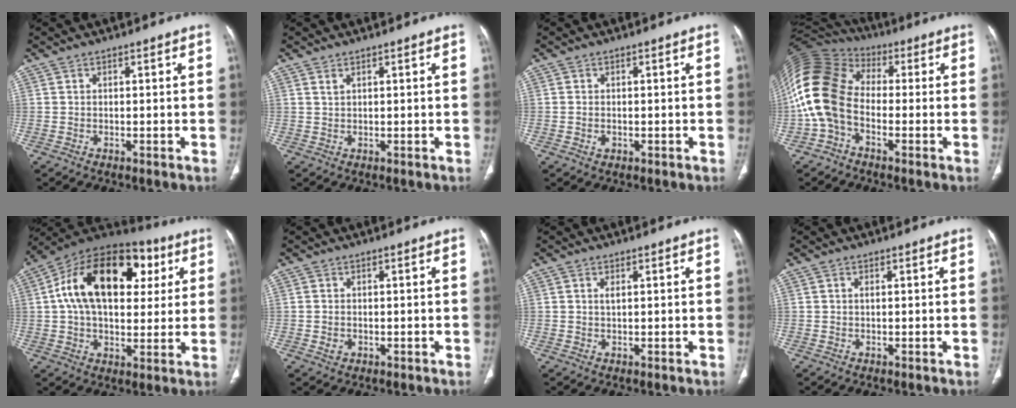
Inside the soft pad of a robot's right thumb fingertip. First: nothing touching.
{"total": 0.9, "force": [0.7, 0.3, 0.5], "torque": [-0.010, 0.001, 0.016]}
{"total": 1.2, "force": [-0.3, 1.0, 0.7], "torque": [-0.013, 0.003, -0.002]}
{"total": 15.4, "force": [-2.0, 10.6, 10.9], "torque": [-0.235, 0.035, -0.048]}
{"total": 24.1, "force": [6.3, 14.6, 18.0], "torque": [-0.279, 0.024, 0.093]}
{"total": 1.9, "force": [-0.3, 1.5, 1.0], "torque": [-0.016, 0.003, -0.002]}
{"total": 1.1, "force": [0.4, 0.5, 0.9], "torque": [-0.018, 0.001, 0.008]}
{"total": 0.6, "force": [0.1, 0.4, 0.4], "torque": [-0.010, 0.001, 0.002]}